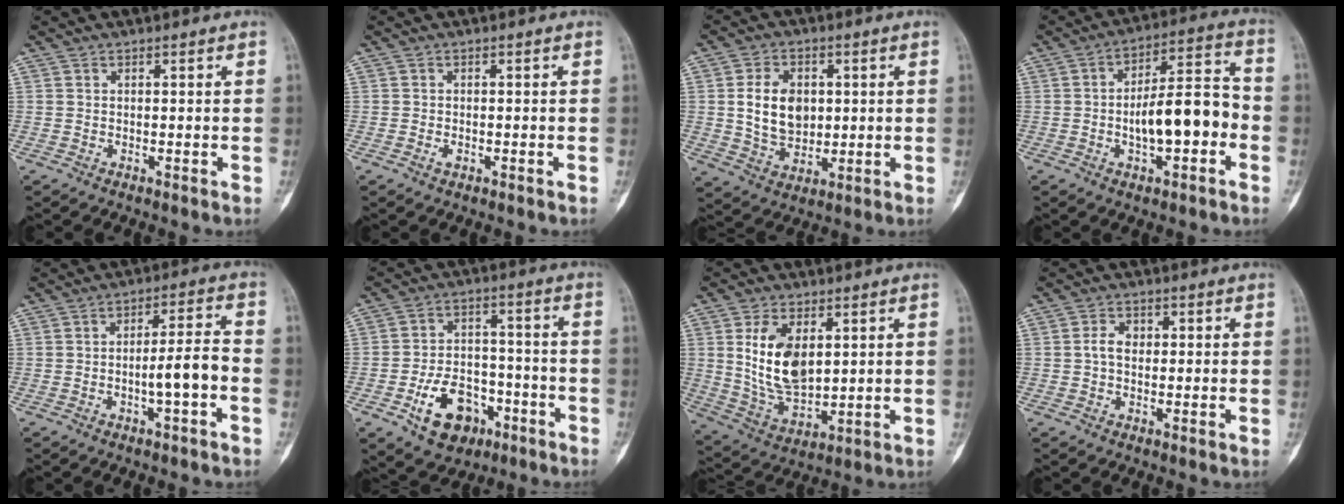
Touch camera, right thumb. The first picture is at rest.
{"total": 0.9, "force": [-0.4, 0.6, 0.6], "torque": [-0.011, 0.003, -0.006]}
{"total": 9.9, "force": [1.4, 7.1, 6.8], "torque": [-0.098, -0.009, 0.032]}
{"total": 13.2, "force": [-2.7, 5.3, 11.8], "torque": [-0.173, 0.042, -0.046]}
{"total": 6.9, "force": [-2.1, 1.1, 6.5], "torque": [-0.111, 0.029, -0.035]}
{"total": 12.2, "force": [-5.7, 8.3, 7.0], "torque": [-0.086, 0.040, -0.085]}
{"total": 12.8, "force": [3.0, 7.2, 10.1], "torque": [-0.177, -0.021, 0.070]}
{"total": 3.1, "force": [0.2, 2.3, 2.2], "torque": [-0.034, 0.011, -0.002]}